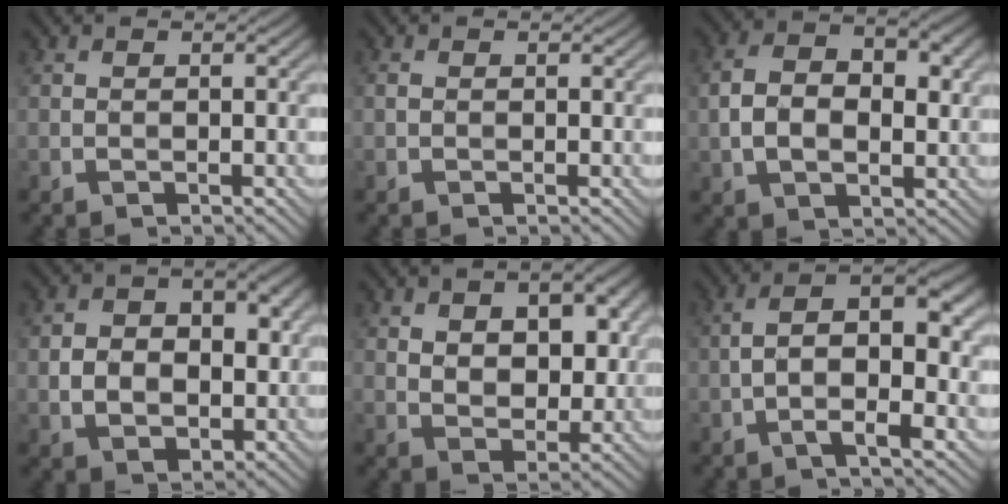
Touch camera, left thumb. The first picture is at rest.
{"total": 0.6, "force": [0.0, 0.5, 0.4], "torque": [-0.010, 0.002, -0.001]}
{"total": 9.3, "force": [0.8, 5.7, 7.3], "torque": [-0.144, -0.003, 0.012]}
{"total": 9.2, "force": [0.9, 6.3, 6.7], "torque": [-0.126, -0.008, 0.022]}
{"total": 9.5, "force": [2.8, 5.8, 7.1], "torque": [-0.115, -0.004, 0.043]}
{"total": 8.4, "force": [-1.1, 3.2, 7.7], "torque": [-0.129, 0.015, -0.023]}